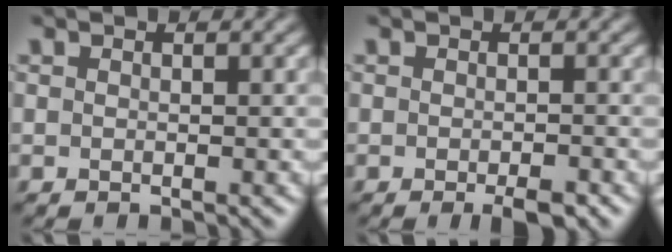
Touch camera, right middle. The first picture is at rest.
{"total": 2.2, "force": [-1.3, 0.5, 1.7], "torque": [-0.024, -0.003, -0.020]}